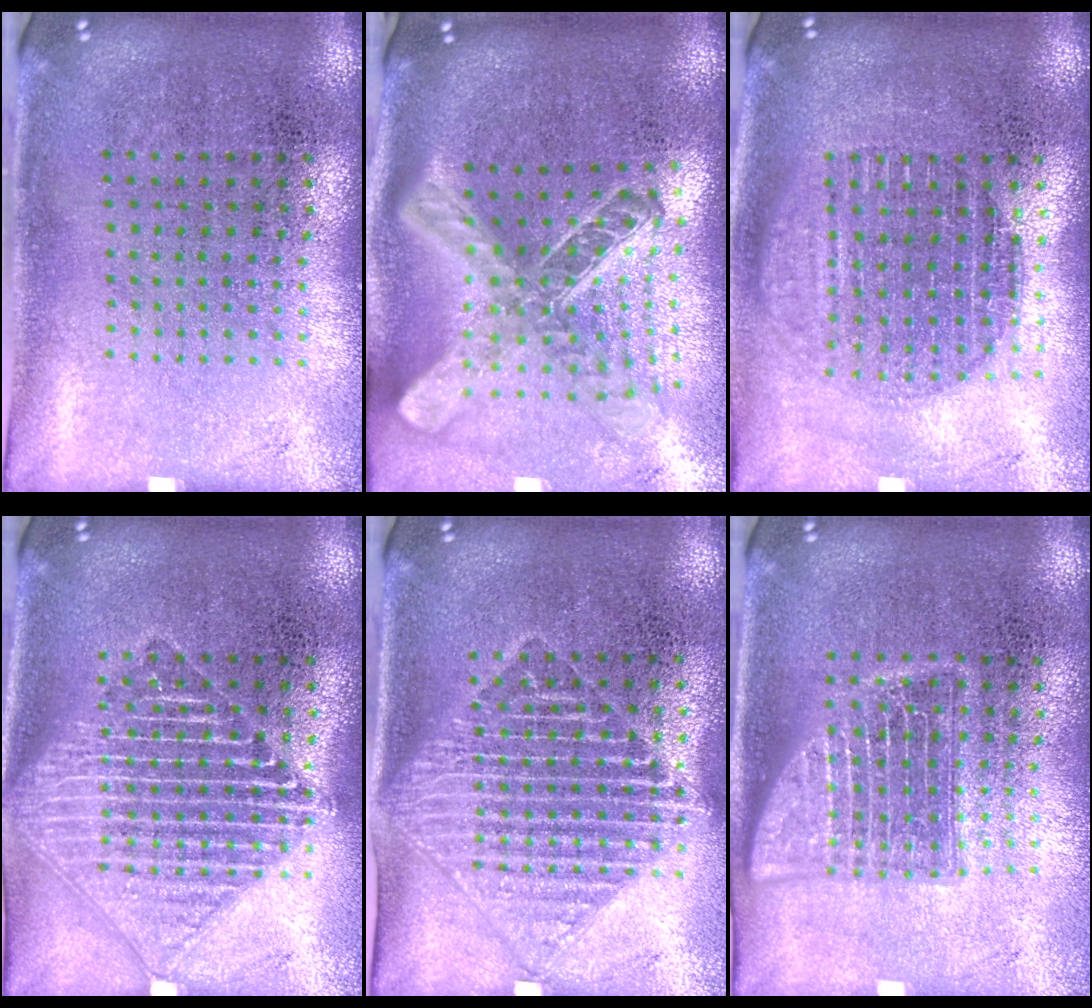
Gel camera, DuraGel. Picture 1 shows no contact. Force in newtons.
{"total": 2.7, "press": 2.0, "slide": 1.8}
{"total": 1.7, "press": 1.5, "slide": 0.9}
{"total": 1.8, "press": 1.8, "slide": 0.2}
{"total": 1.6, "press": 1.4, "slide": 0.8}
{"total": 2.4, "press": 2.4, "slide": 0.4}